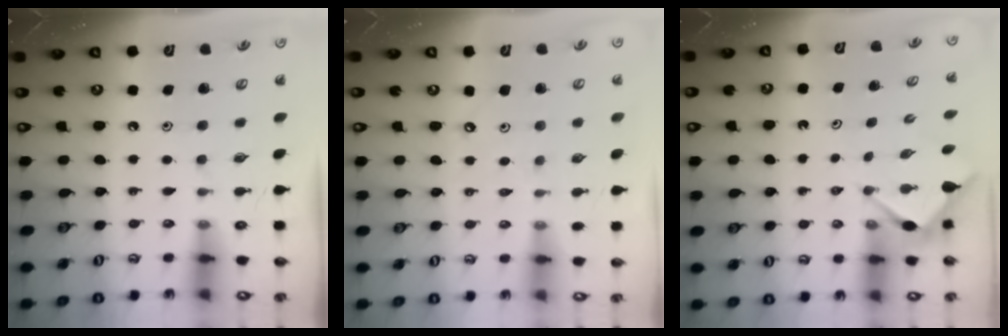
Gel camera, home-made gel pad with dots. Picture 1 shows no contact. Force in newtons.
{"total": 2.4, "press": 2.3, "slide": 0.4}
{"total": 2.9, "press": 2.9, "slide": 0.1}